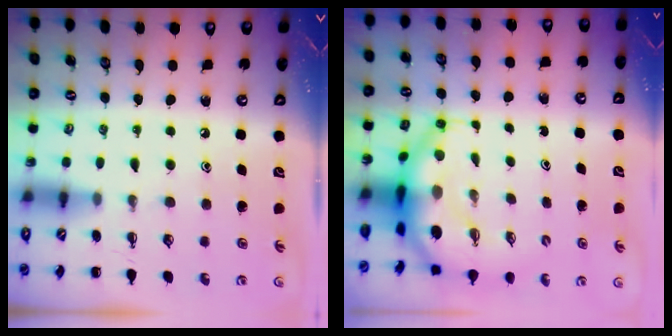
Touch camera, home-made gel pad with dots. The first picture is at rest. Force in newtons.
{"total": 7.3, "press": 7.0, "slide": 2.1}